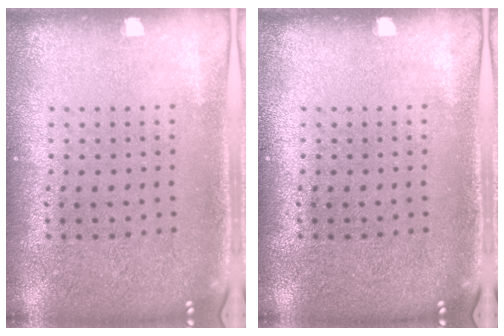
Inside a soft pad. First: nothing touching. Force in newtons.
{"total": 0.0}